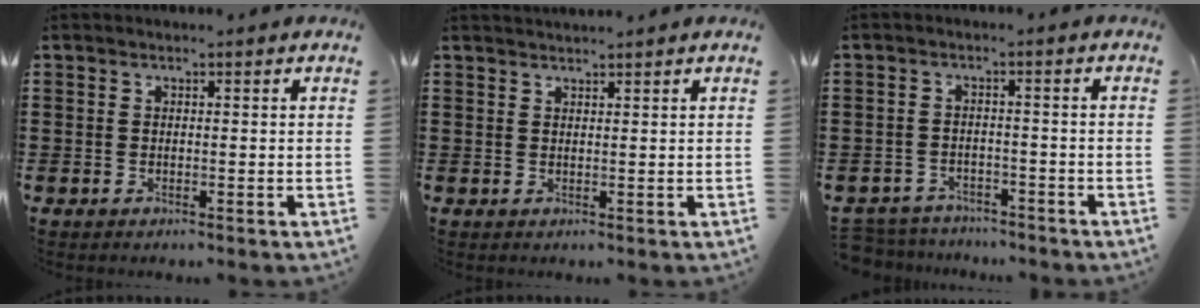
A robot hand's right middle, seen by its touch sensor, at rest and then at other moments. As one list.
[{"total": 1.3, "force": [1.2, -0.1, 0.1], "torque": [-0.004, -0.001, 0.024]}, {"total": 3.4, "force": [-3.3, 0.7, -0.3], "torque": [-0.011, -0.002, -0.076]}]